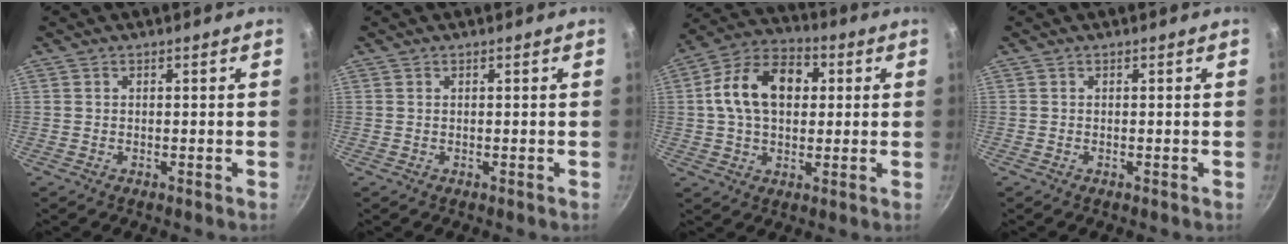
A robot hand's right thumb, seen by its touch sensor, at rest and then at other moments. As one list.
[{"total": 0.0}, {"total": 14.9, "force": [2.4, 10.2, 10.6], "torque": [-0.152, 0.022, 0.024]}, {"total": 0.0}]